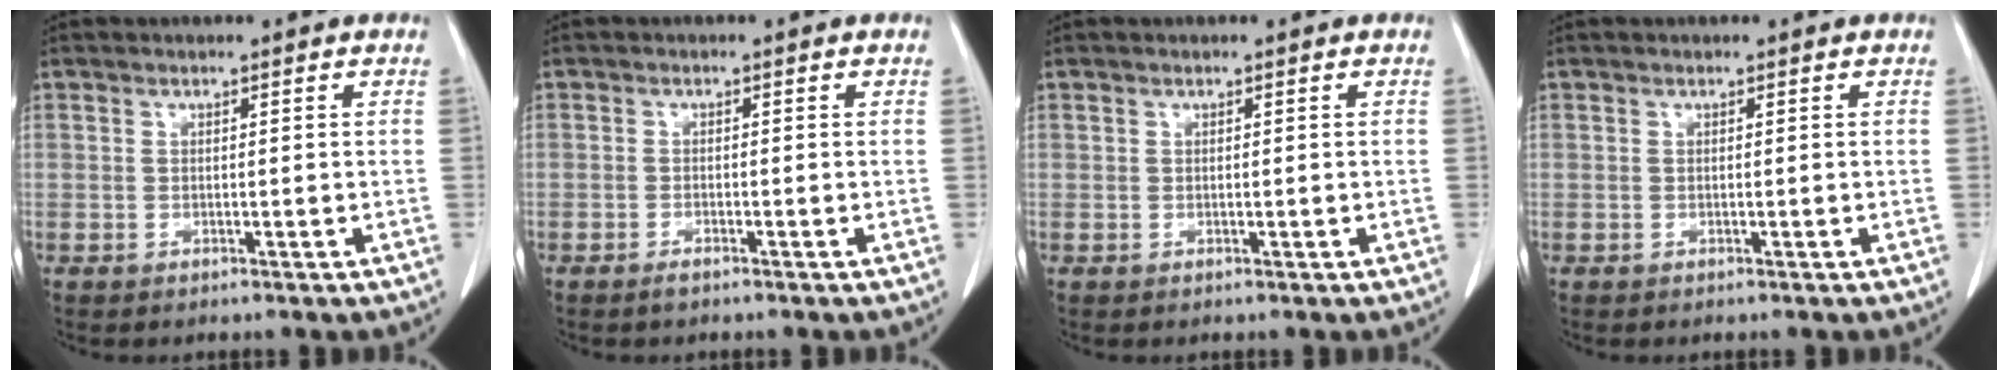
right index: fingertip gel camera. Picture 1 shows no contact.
{"total": 1.1, "force": [-0.9, 0.2, 0.6], "torque": [-0.011, -0.001, -0.015]}
{"total": 0.0}
{"total": 0.0}